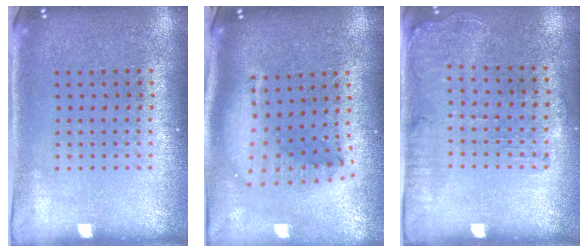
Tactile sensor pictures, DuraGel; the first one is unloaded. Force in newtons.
{"total": 1.8, "press": 1.5, "slide": 0.9}
{"total": 1.2, "press": 1.2, "slide": 0.3}